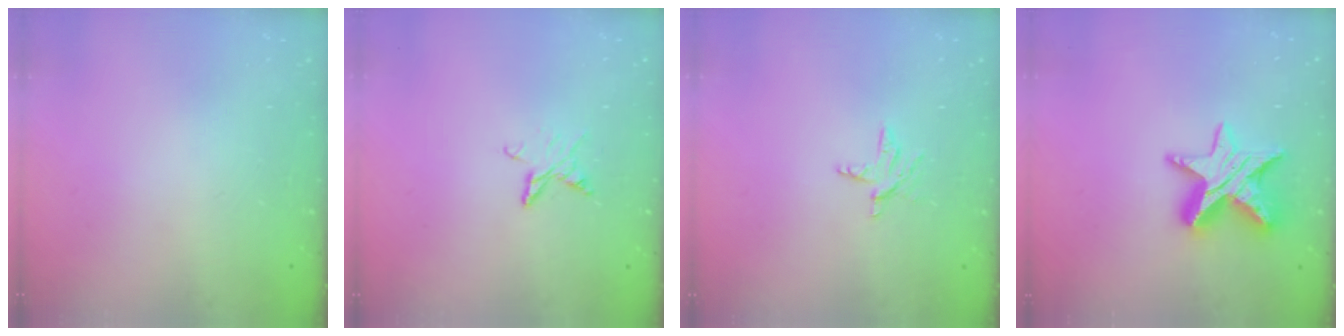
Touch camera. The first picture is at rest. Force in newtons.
{"total": 3.8, "press": 3.8, "slide": 0.5}
{"total": 3.4, "press": 3.4, "slide": 0.4}
{"total": 12.7, "press": 12.7, "slide": 0.8}